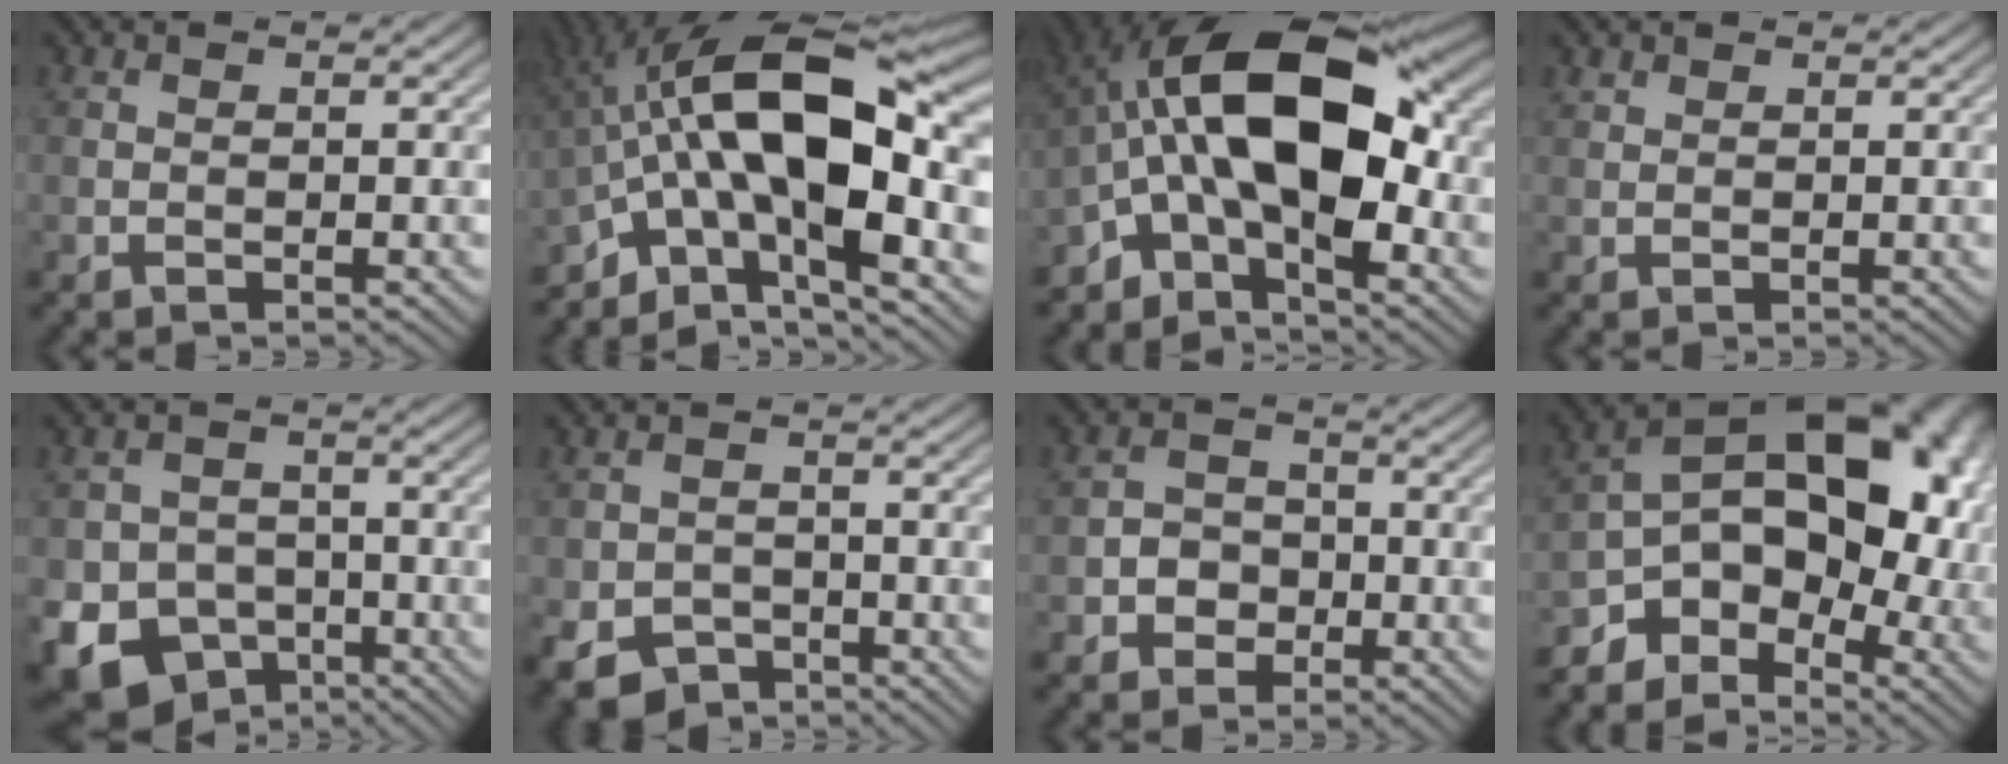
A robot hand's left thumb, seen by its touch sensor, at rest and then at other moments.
{"total": 17.6, "force": [-2.0, 7.9, 15.6], "torque": [-0.256, 0.027, -0.048]}
{"total": 14.3, "force": [-1.6, 7.4, 12.1], "torque": [-0.199, 0.022, -0.048]}
{"total": 1.1, "force": [0.9, 0.5, 0.2], "torque": [-0.007, 0.002, 0.023]}
{"total": 11.9, "force": [-6.2, 9.5, 3.7], "torque": [-0.082, -0.049, -0.119]}
{"total": 4.7, "force": [-2.9, 3.3, 1.8], "torque": [-0.036, -0.010, -0.056]}
{"total": 3.4, "force": [-1.3, 2.9, 1.2], "torque": [-0.008, 0.002, -0.032]}
{"total": 15.4, "force": [-3.5, 10.1, 11.1], "torque": [-0.146, 0.002, -0.054]}